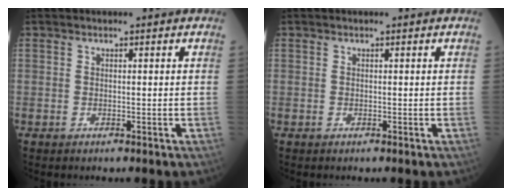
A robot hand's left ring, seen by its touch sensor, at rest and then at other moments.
{"total": 0.0}